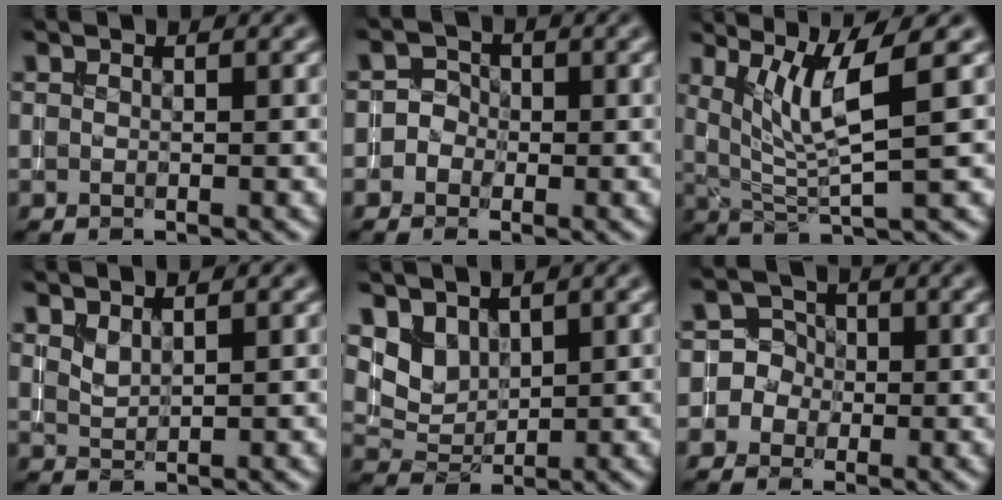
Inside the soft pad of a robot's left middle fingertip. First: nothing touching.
{"total": 1.9, "force": [-0.4, 1.8, 0.5], "torque": [0.017, 0.007, -0.017]}
{"total": 5.6, "force": [2.2, 0.9, 5.0], "torque": [-0.094, -0.004, 0.044]}
{"total": 1.3, "force": [1.1, 0.3, 0.7], "torque": [-0.020, -0.002, 0.025]}
{"total": 2.9, "force": [2.2, 1.7, 1.1], "torque": [-0.031, -0.011, 0.049]}
{"total": 4.3, "force": [-0.5, 4.3, 0.6], "torque": [0.024, 0.025, -0.032]}